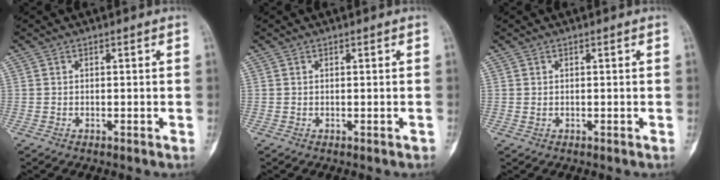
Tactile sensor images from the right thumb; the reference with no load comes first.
{"total": 0.0}
{"total": 0.0}